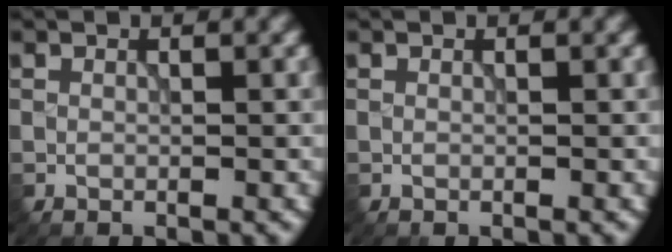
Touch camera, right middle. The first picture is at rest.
{"total": 0.0}